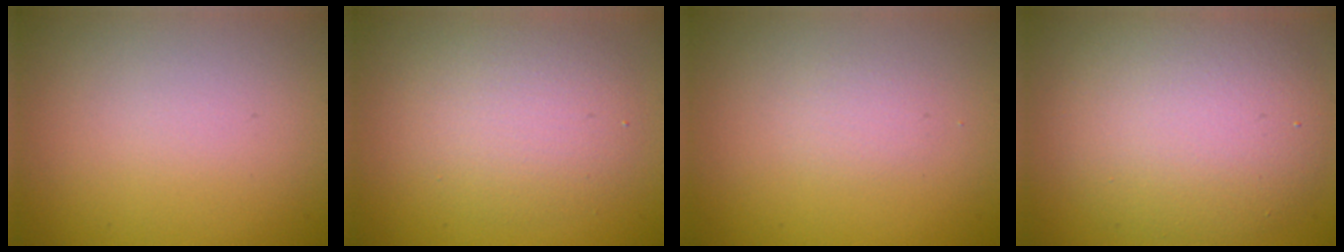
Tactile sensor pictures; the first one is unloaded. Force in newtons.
{"total": 4.1, "press": 4.1, "slide": 0.1}
{"total": 1.0, "press": 1.0, "slide": 0.0}
{"total": 7.9, "press": 7.9, "slide": 0.8}